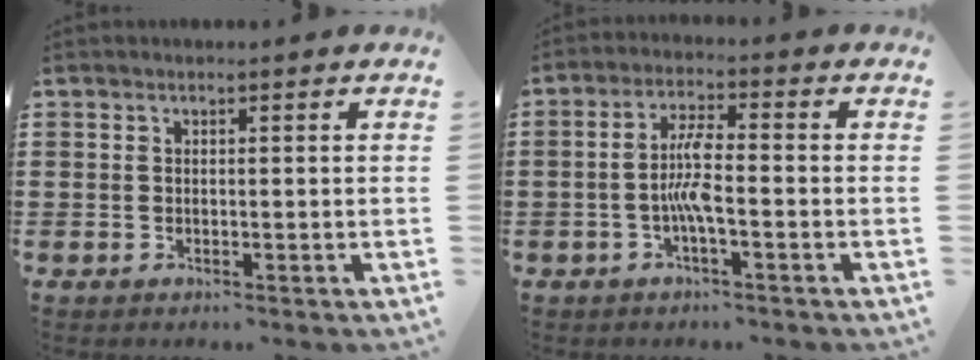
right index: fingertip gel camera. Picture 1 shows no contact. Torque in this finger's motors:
{"motor_torque": [1.13, -0.58, 0.60, 0.19]}